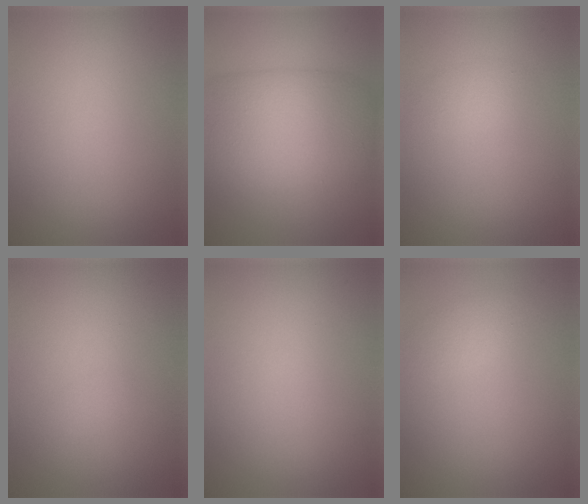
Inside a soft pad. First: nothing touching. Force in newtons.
{"total": 10.1, "press": 10.0, "slide": 0.3}
{"total": 1.1, "press": 1.1, "slide": 0.0}
{"total": 0.5, "press": 0.5, "slide": 0.0}
{"total": 0.0}
{"total": 1.2, "press": 1.2, "slide": 0.0}